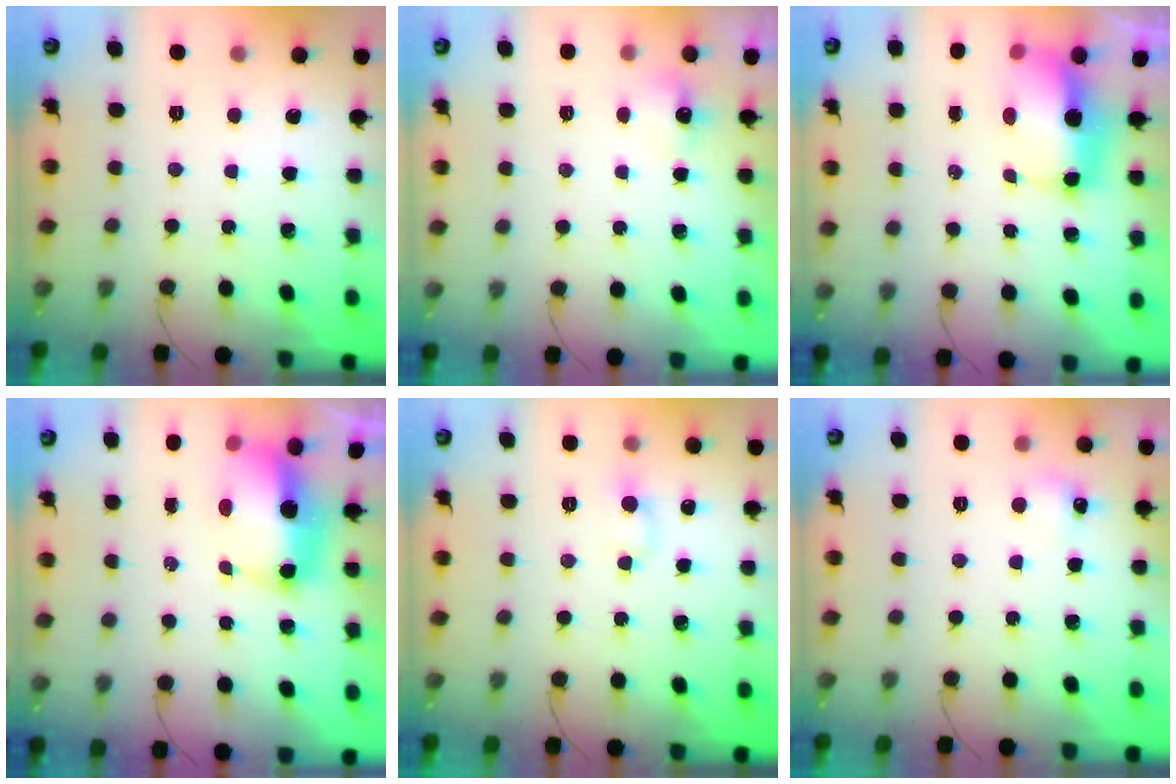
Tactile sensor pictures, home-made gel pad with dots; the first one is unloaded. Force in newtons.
{"total": 2.3, "press": 2.2, "slide": 0.7}
{"total": 8.2, "press": 8.1, "slide": 1.0}
{"total": 8.8, "press": 8.7, "slide": 1.6}
{"total": 3.8, "press": 3.6, "slide": 1.2}
{"total": 5.1, "press": 5.0, "slide": 1.3}